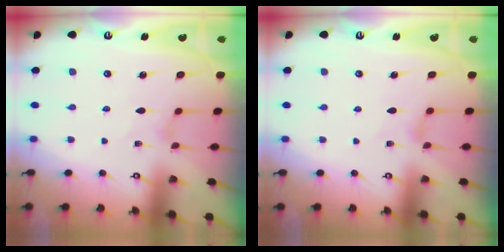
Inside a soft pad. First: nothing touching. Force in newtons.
{"total": 1.4, "press": 1.3, "slide": 0.4}